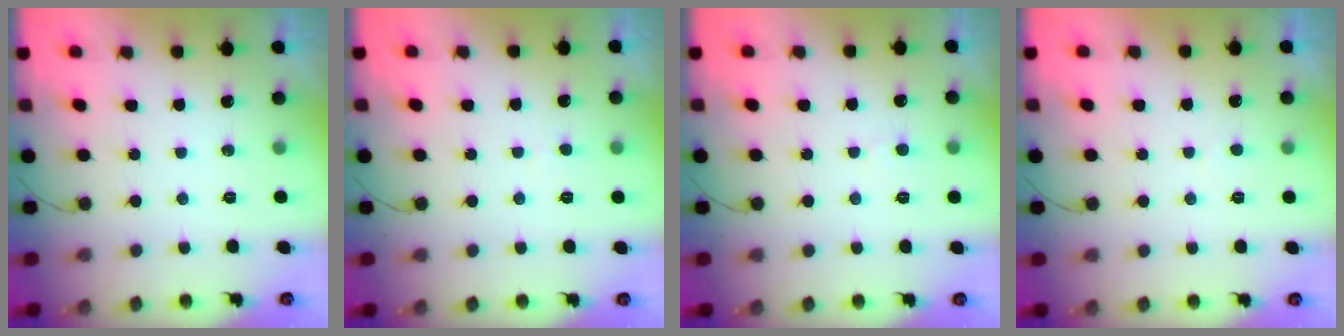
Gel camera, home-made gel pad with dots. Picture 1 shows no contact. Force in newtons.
{"total": 1.7, "press": 1.7, "slide": 0.1}
{"total": 2.8, "press": 2.8, "slide": 0.3}
{"total": 1.9, "press": 1.9, "slide": 0.3}